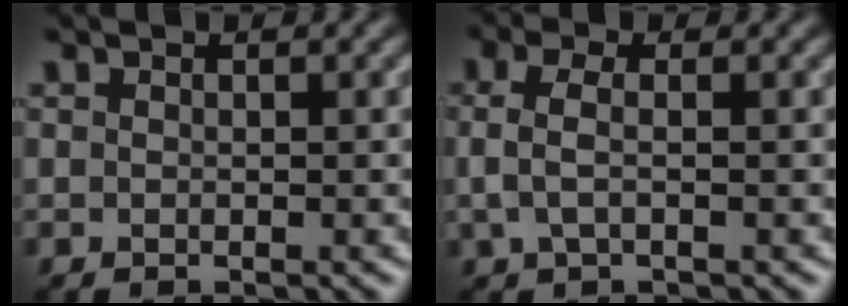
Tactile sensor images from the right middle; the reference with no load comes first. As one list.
[{"total": 2.3, "force": [0.1, 0.9, 2.1], "torque": [-0.049, 0.004, -0.001]}]